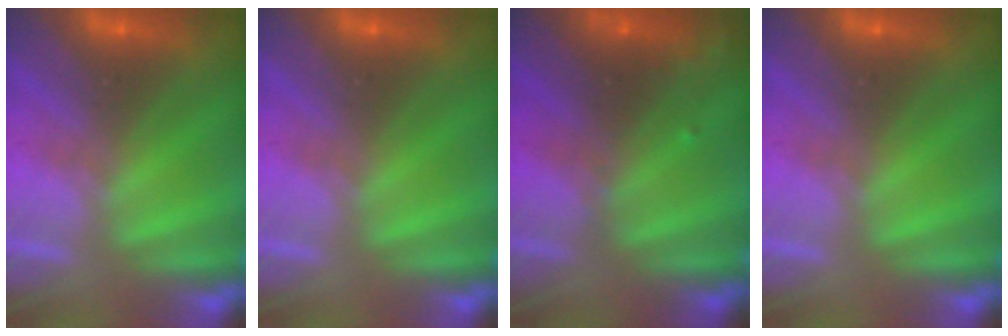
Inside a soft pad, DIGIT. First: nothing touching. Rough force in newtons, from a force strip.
{"total": 0.0}
{"total": 2.9}
{"total": 0.0}